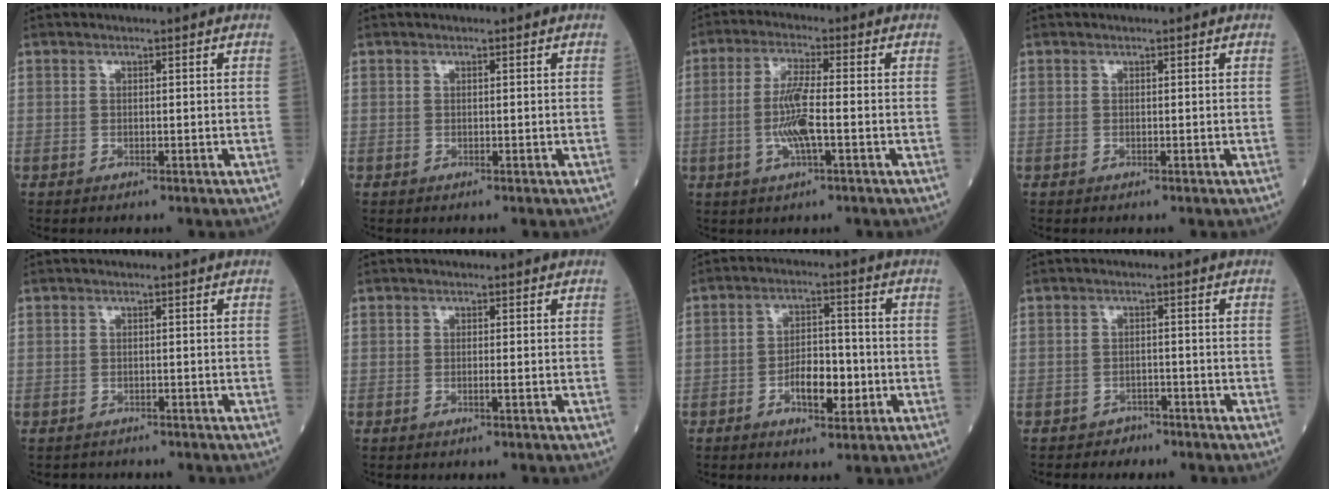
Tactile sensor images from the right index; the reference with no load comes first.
{"total": 0.0}
{"total": 6.9, "force": [-1.3, 0.6, 6.8], "torque": [-0.139, -0.004, -0.028]}
{"total": 0.0}
{"total": 1.9, "force": [-1.6, 0.9, -0.2], "torque": [-0.005, 0.000, -0.028]}
{"total": 0.7, "force": [-0.2, -0.2, 0.6], "torque": [-0.014, -0.001, -0.005]}
{"total": 6.8, "force": [-2.1, 2.9, 5.8], "torque": [-0.098, 0.008, -0.032]}
{"total": 2.2, "force": [-1.8, 1.3, -0.2], "torque": [-0.004, 0.005, -0.029]}